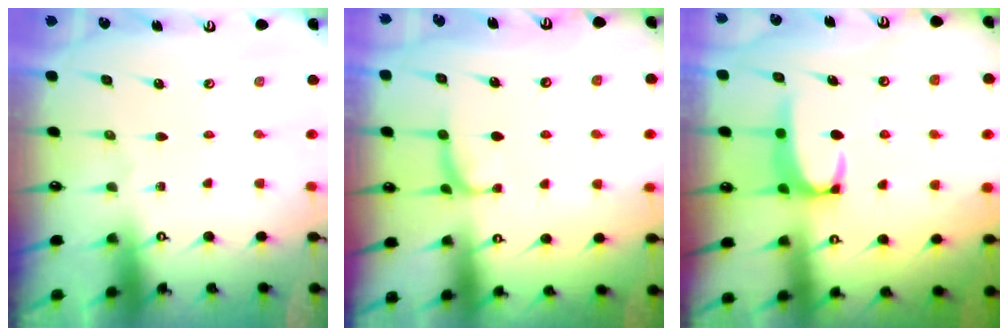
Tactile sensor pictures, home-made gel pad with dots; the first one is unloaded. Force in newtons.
{"total": 1.0, "press": 0.9, "slide": 0.5}
{"total": 2.0, "press": 2.0, "slide": 0.3}